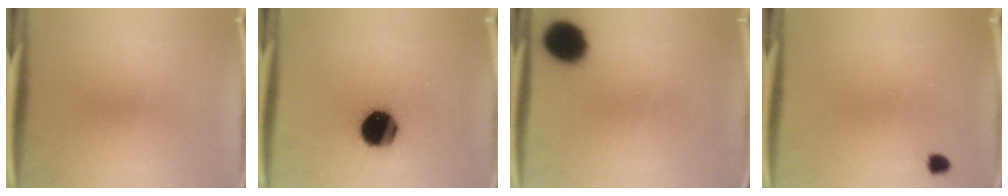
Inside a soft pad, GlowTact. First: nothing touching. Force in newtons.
{"total": 16.0}
{"total": 11.5}
{"total": 1.4}